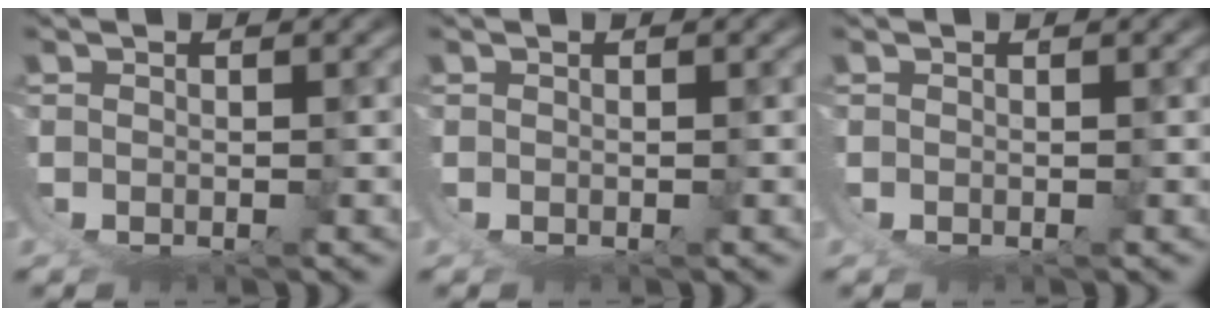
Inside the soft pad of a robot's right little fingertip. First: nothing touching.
{"total": 0.0}
{"total": 0.0}